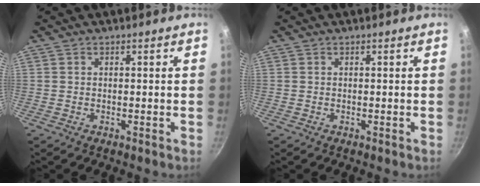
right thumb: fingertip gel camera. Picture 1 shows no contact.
{"total": 0.0}